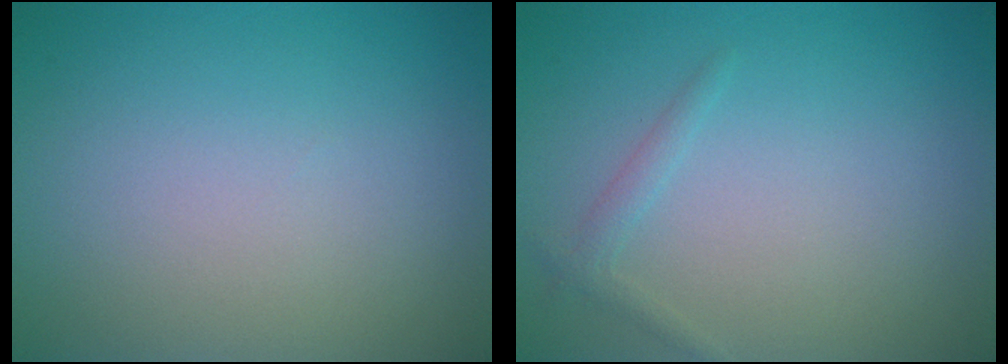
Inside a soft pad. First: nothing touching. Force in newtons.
{"total": 1.1, "press": 1.1, "slide": 0.0}